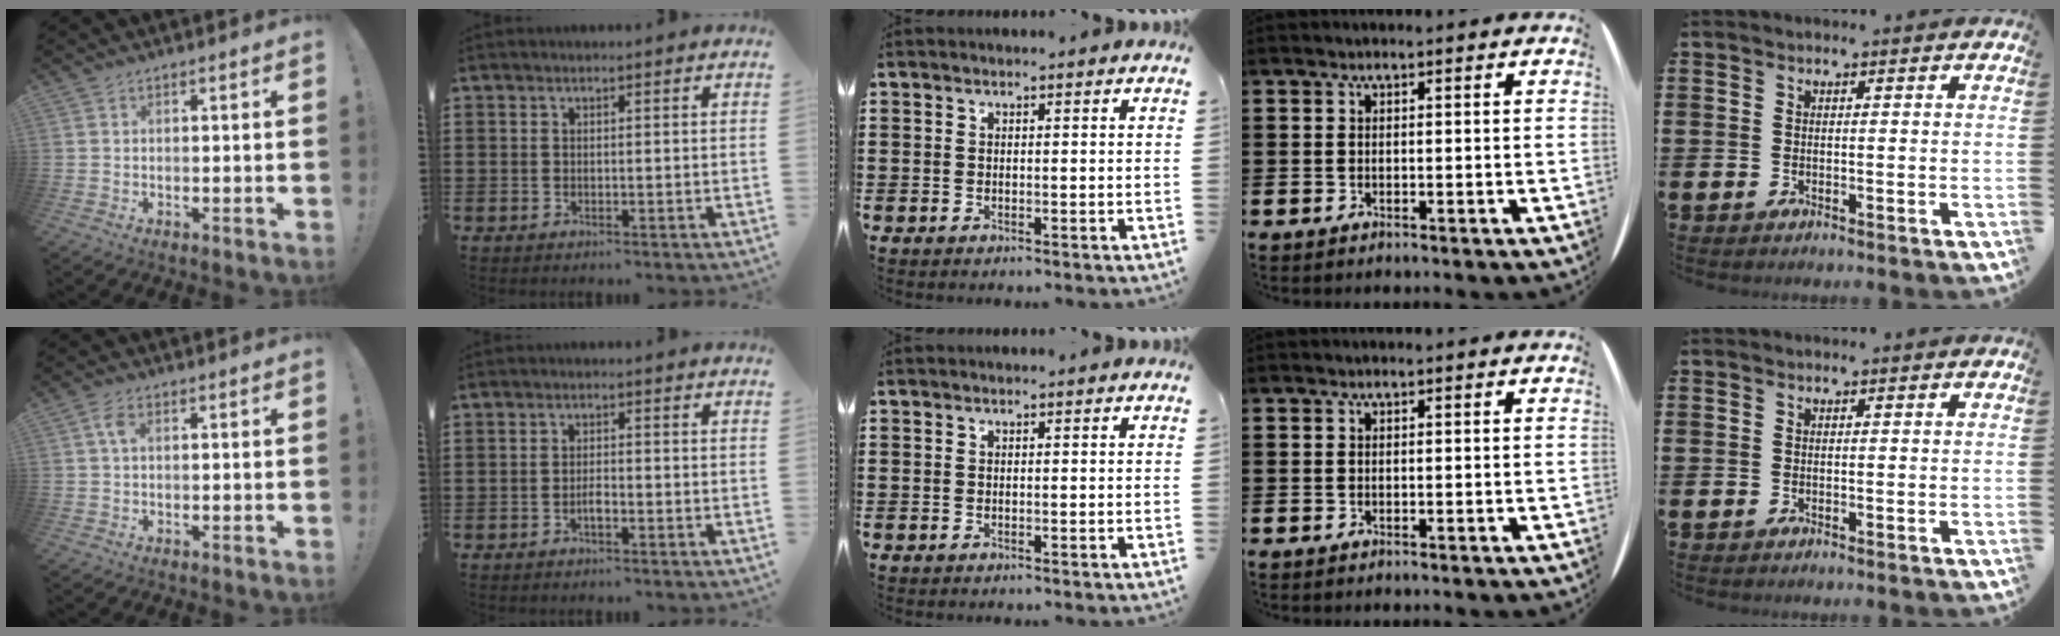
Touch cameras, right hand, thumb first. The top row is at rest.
{"thumb": {"total": 3.3, "force": [0.6, 1.8, 2.7], "torque": [-0.055, 0.009, 0.011]}, "index": {"total": 1.7, "force": [-0.9, 0.6, 1.4], "torque": [-0.028, 0.001, -0.016]}}